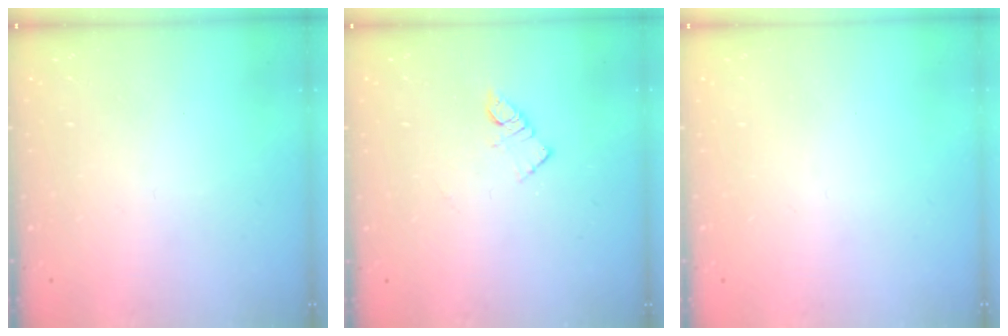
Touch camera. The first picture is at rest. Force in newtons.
{"total": 4.9, "press": 4.9, "slide": 0.2}
{"total": 0.0}